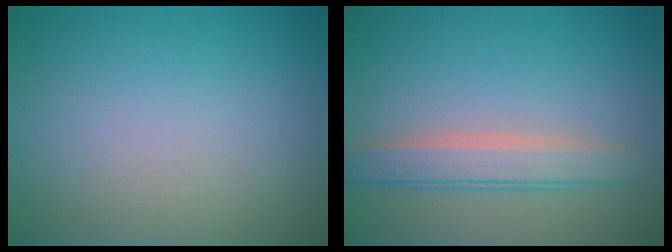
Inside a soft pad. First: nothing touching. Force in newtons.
{"total": 3.2, "press": 3.2, "slide": 0.2}